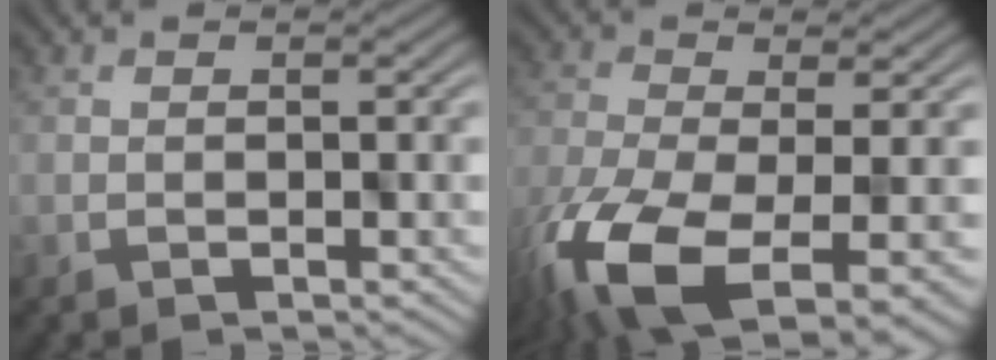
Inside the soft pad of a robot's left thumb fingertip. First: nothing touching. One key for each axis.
{"total": 12.6, "fx": -6.4, "fy": 4.6, "fz": 9.8, "tx": -0.237, "ty": -0.048, "tz": -0.101}